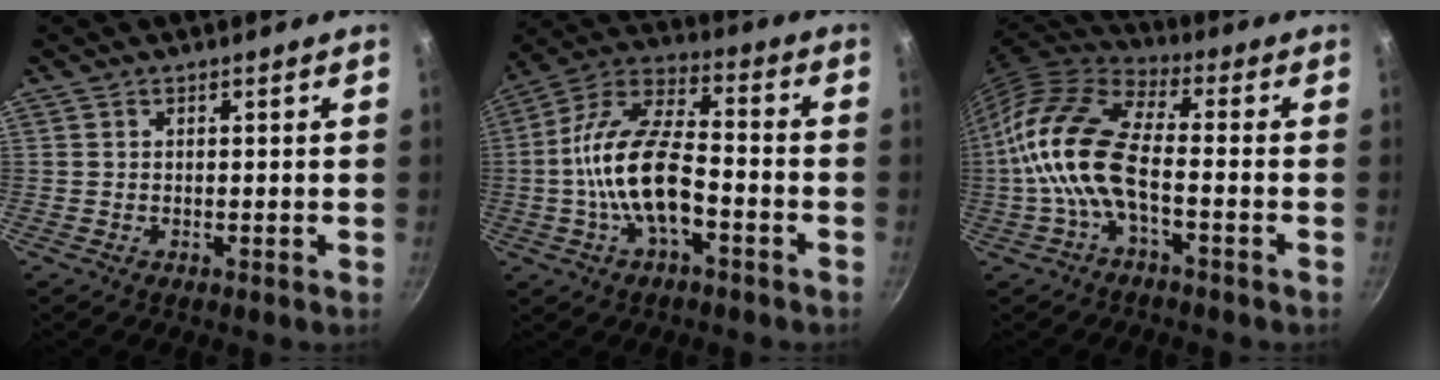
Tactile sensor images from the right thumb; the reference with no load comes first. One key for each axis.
{"total": 16.1, "fx": -4.1, "fy": 7.5, "fz": 13.7, "tx": -0.244, "ty": 0.047, "tz": -0.090}
{"total": 14.7, "fx": -3.1, "fy": 6.6, "fz": 12.8, "tx": -0.258, "ty": 0.036, "tz": -0.078}